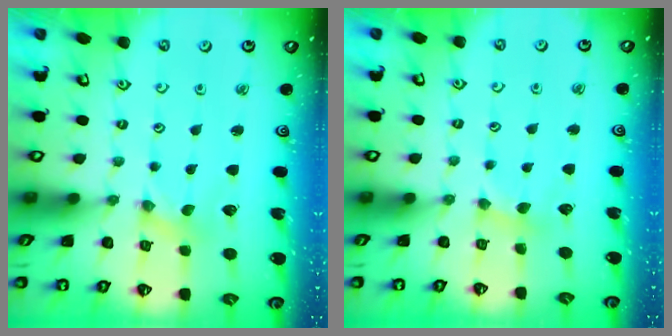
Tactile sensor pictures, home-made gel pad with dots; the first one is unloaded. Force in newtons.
{"total": 3.1, "press": 3.0, "slide": 0.3}